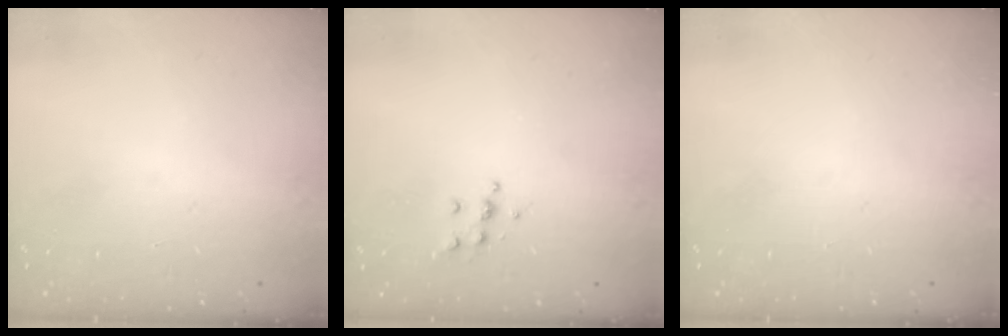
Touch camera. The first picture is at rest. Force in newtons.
{"total": 5.4, "press": 5.3, "slide": 0.4}
{"total": 0.0}